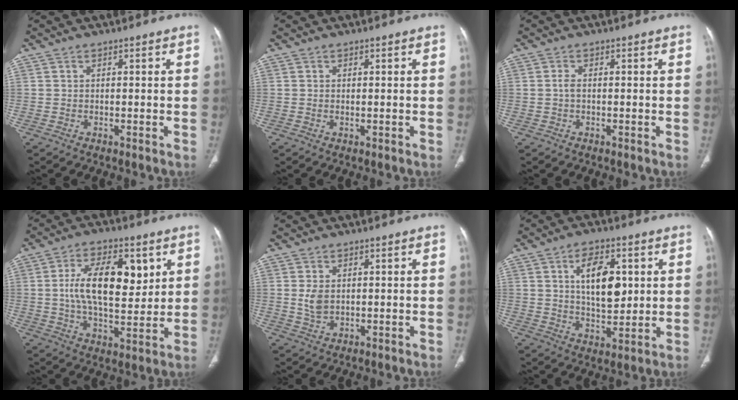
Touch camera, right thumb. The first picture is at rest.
{"total": 0.0}
{"total": 1.1, "force": [-0.1, 0.5, 0.9], "torque": [-0.016, -0.003, -0.003]}
{"total": 15.7, "force": [3.8, 7.7, 13.2], "torque": [-0.193, -0.014, 0.065]}
{"total": 3.3, "force": [0.5, 2.2, 2.4], "torque": [-0.047, -0.006, 0.014]}
{"total": 11.6, "force": [2.9, 6.3, 9.3], "torque": [-0.121, -0.017, 0.053]}